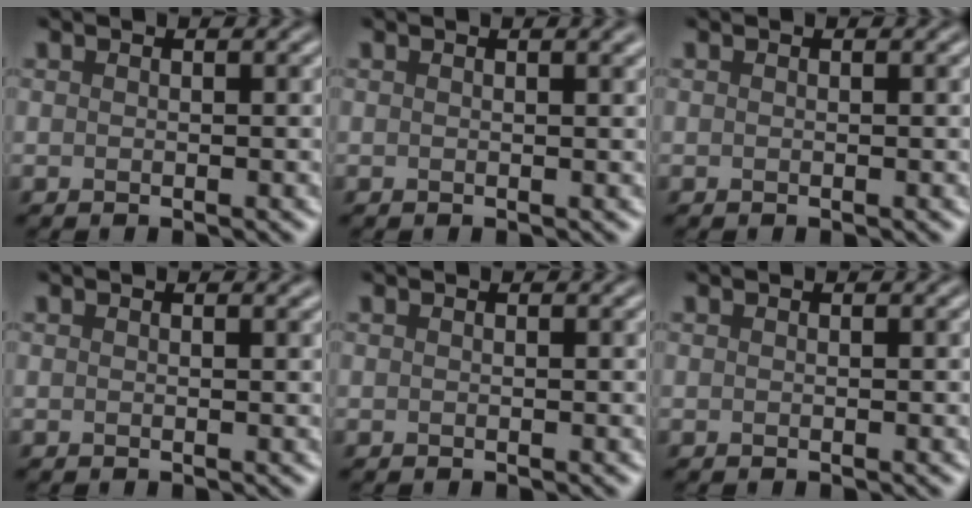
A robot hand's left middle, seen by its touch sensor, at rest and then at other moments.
{"total": 1.2, "force": [0.7, 0.3, 0.8], "torque": [-0.010, 0.002, 0.009]}
{"total": 0.0}
{"total": 0.5, "force": [0.4, 0.1, 0.3], "torque": [-0.004, 0.000, 0.007]}
{"total": 0.0}
{"total": 0.0}